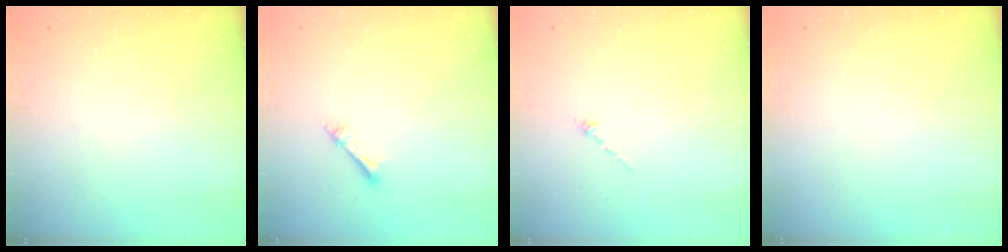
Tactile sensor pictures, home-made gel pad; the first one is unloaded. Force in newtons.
{"total": 1.2, "press": 1.2, "slide": 0.1}
{"total": 0.0}
{"total": 0.0}